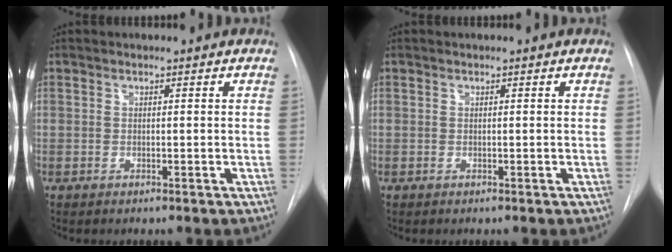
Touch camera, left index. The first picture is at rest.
{"total": 0.0}